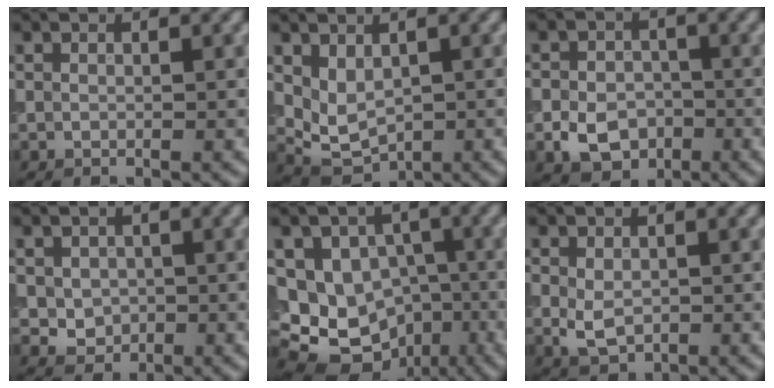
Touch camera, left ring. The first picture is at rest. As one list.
[{"total": 3.0, "force": [0.8, 2.0, 2.1], "torque": [-0.036, -0.008, 0.023]}, {"total": 4.7, "force": [-1.7, 3.6, 2.5], "torque": [-0.044, -0.007, -0.034]}, {"total": 2.7, "force": [-0.1, 2.4, 1.3], "torque": [-0.021, -0.006, -0.001]}, {"total": 11.7, "force": [-2.7, 10.1, 5.4], "torque": [-0.084, -0.002, -0.047]}, {"total": 2.9, "force": [-0.4, 2.1, 2.0], "torque": [-0.040, -0.006, -0.005]}]